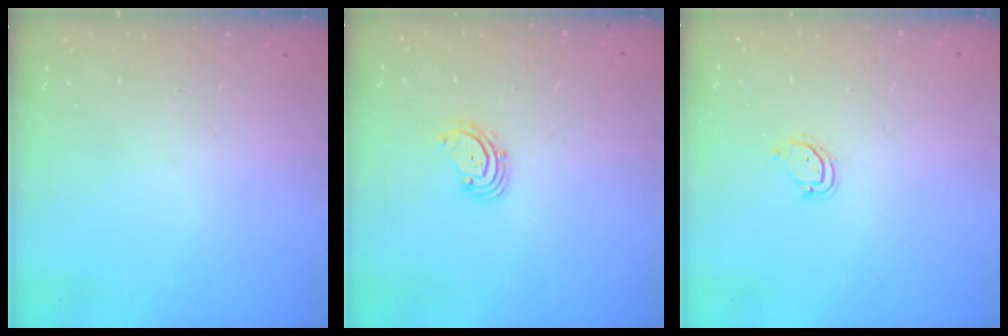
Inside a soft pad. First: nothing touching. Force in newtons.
{"total": 2.2, "press": 2.1, "slide": 0.7}
{"total": 3.0, "press": 3.0, "slide": 0.2}